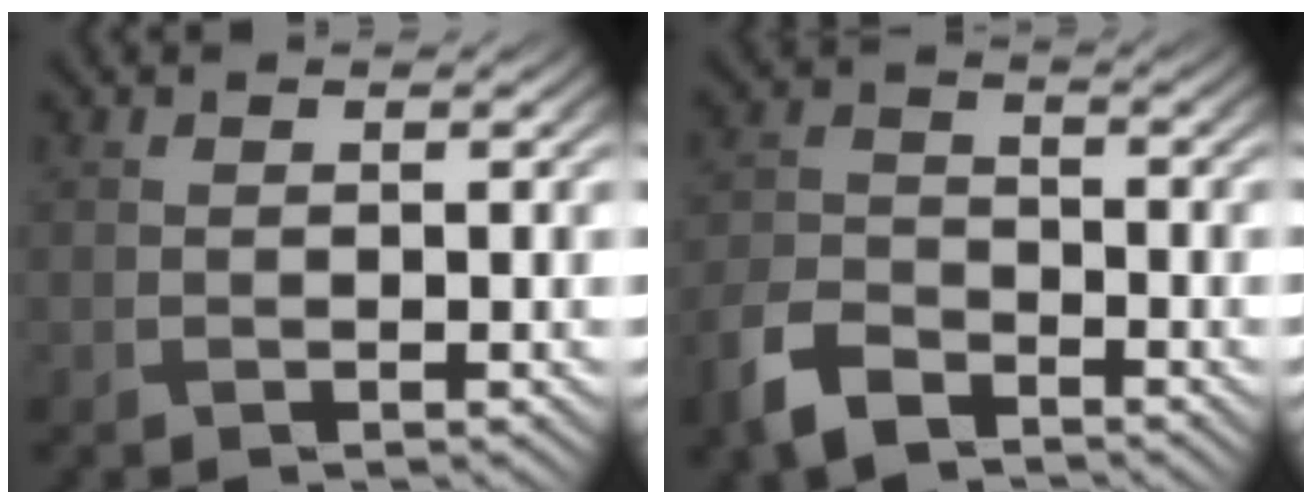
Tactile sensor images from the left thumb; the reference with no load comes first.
{"total": 6.5, "force": [-4.7, 3.3, 3.2], "torque": [-0.077, -0.010, -0.107]}